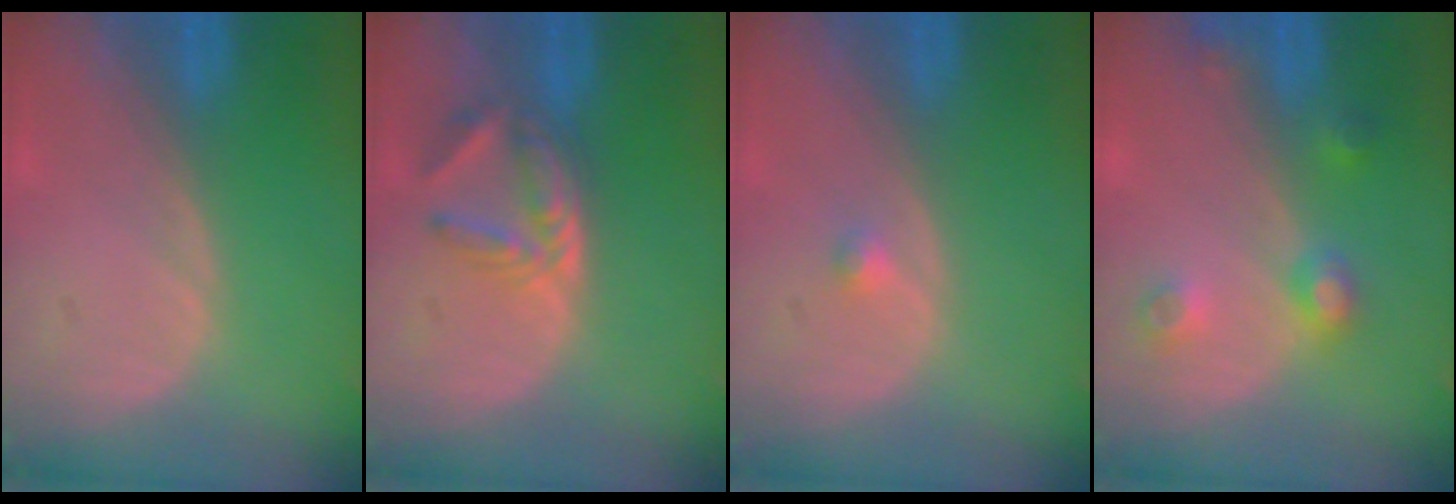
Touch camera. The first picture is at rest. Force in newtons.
{"total": 5.9, "press": 4.9, "slide": 3.2}
{"total": 1.1, "press": 0.9, "slide": 0.5}
{"total": 4.6, "press": 4.1, "slide": 2.1}